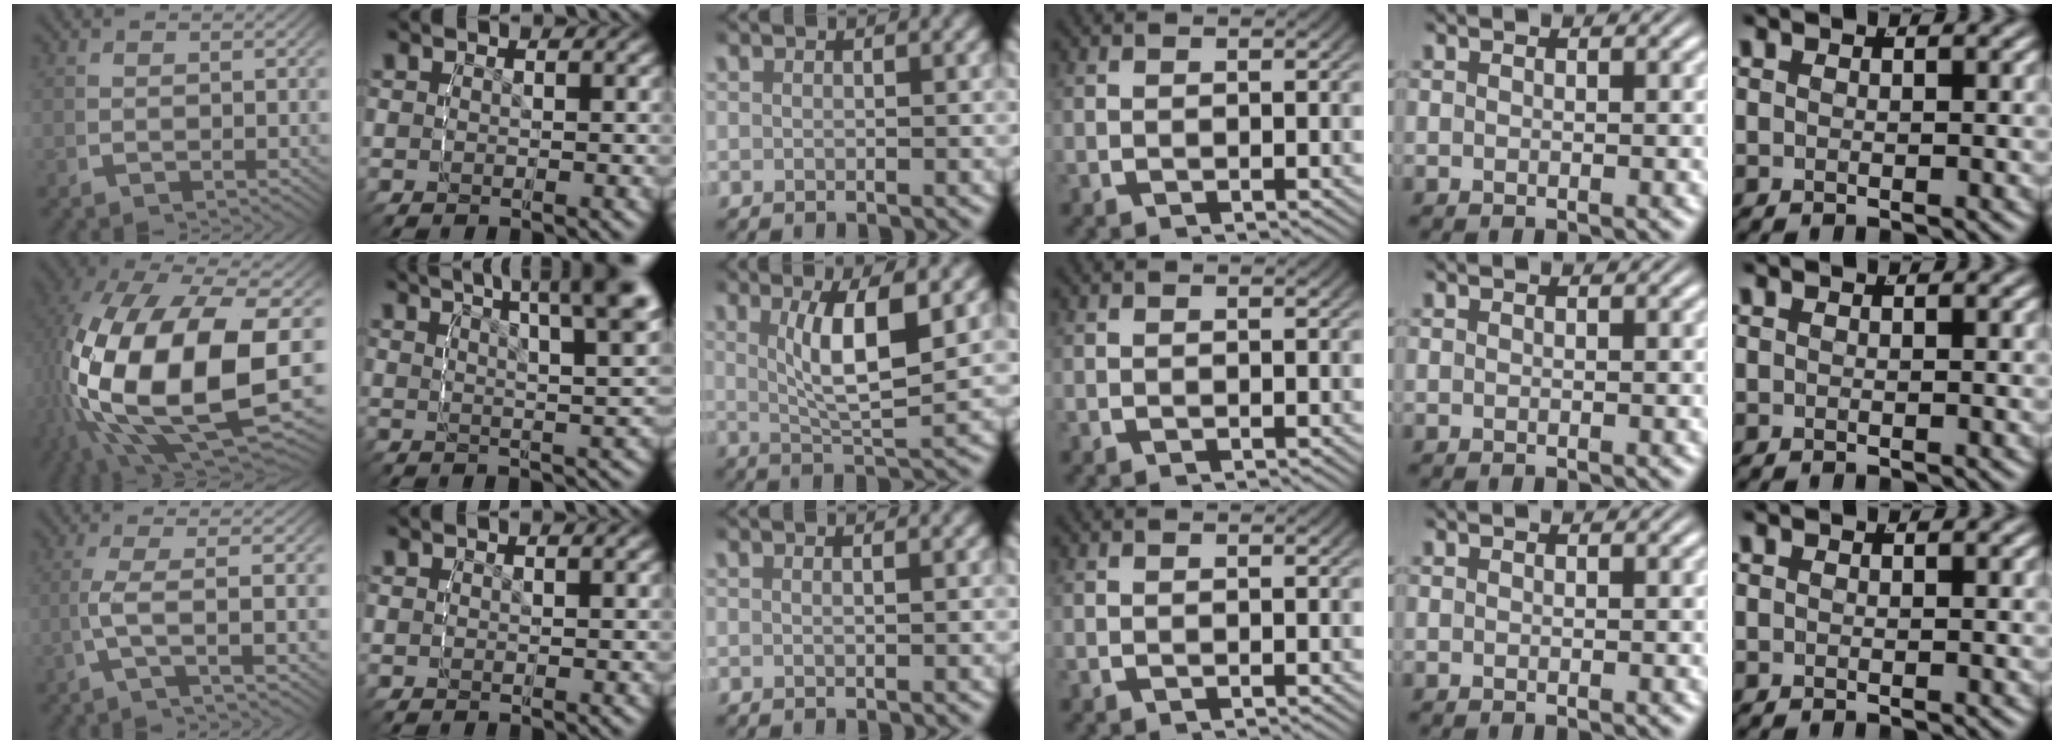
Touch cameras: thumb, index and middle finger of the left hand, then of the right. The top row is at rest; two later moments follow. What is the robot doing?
{"motion": "lift_and_place", "object": "tape"}